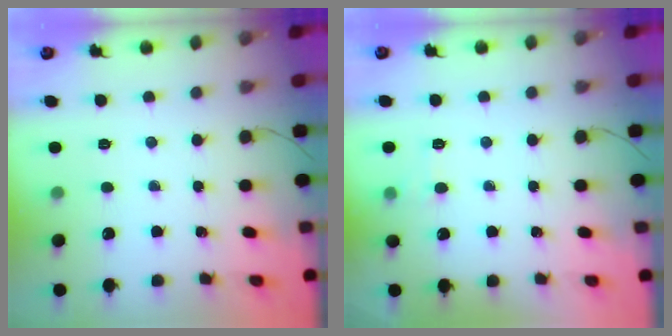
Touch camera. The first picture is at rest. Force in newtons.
{"total": 6.3, "press": 5.9, "slide": 2.0}